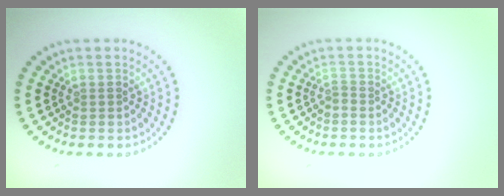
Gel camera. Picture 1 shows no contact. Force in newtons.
{"total": 0.6, "press": 0.2, "slide": 0.6}